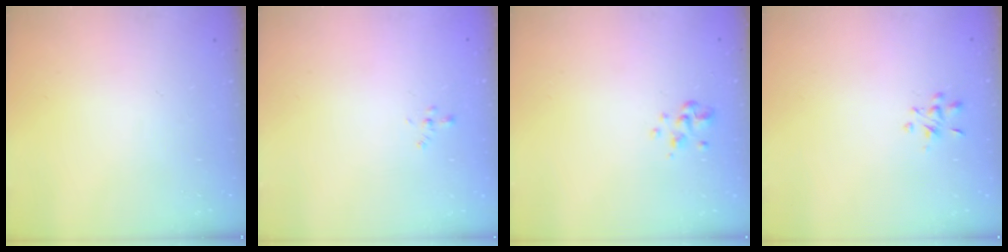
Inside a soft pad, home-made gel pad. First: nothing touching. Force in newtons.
{"total": 0.7, "press": 0.6, "slide": 0.4}
{"total": 2.4, "press": 2.3, "slide": 0.6}
{"total": 2.7, "press": 2.5, "slide": 1.0}